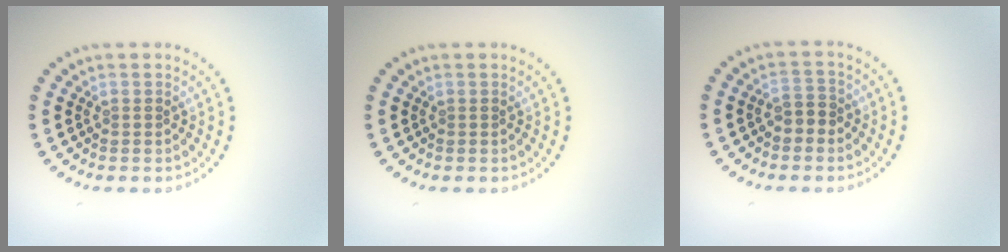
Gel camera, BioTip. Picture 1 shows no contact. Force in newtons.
{"total": 0.0}
{"total": 1.8, "press": 1.7, "slide": 0.8}